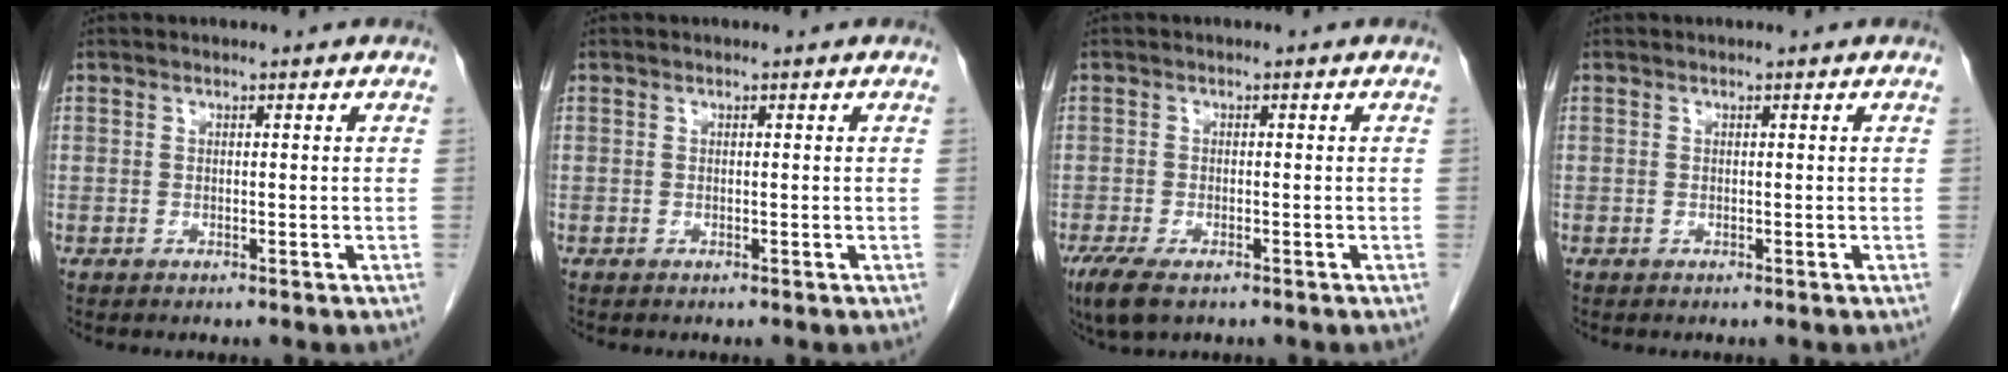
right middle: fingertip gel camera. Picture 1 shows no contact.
{"total": 0.0}
{"total": 5.0, "force": [-3.3, 1.7, 3.4], "torque": [-0.073, -0.014, -0.054]}
{"total": 0.0}